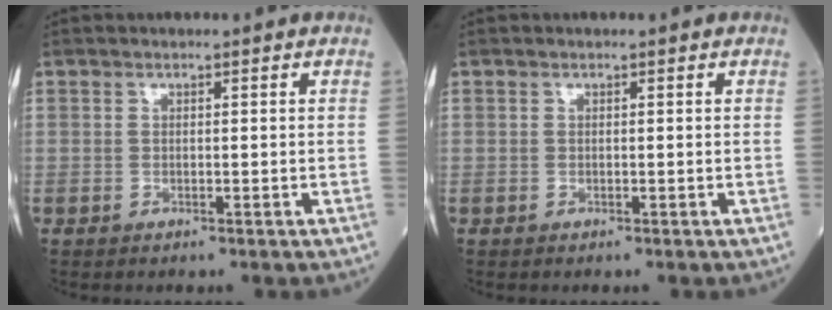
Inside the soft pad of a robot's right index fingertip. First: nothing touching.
{"total": 0.0}